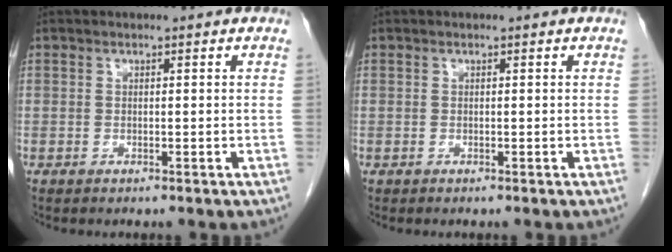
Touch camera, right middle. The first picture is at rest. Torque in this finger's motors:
{"motor_torque": [0.26, -0.16, -0.01, 0.01]}